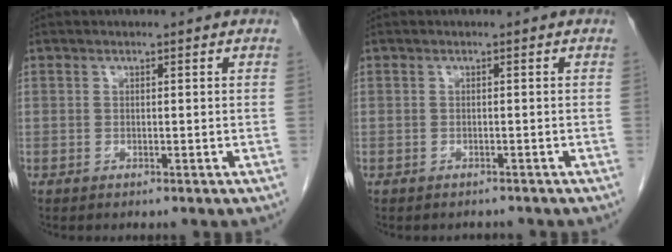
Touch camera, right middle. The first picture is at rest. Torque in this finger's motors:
{"motor_torque": [-0.01, 0.02, -0.04, -0.01]}